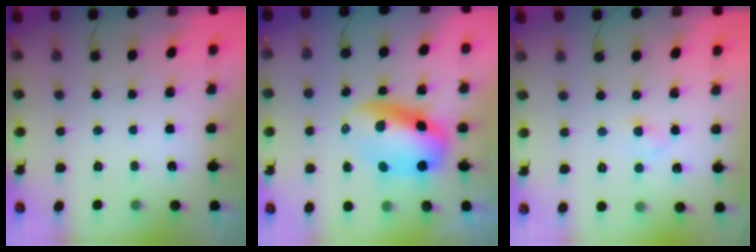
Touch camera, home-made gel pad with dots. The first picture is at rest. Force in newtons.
{"total": 9.6, "press": 9.3, "slide": 2.3}
{"total": 2.1, "press": 1.9, "slide": 0.9}